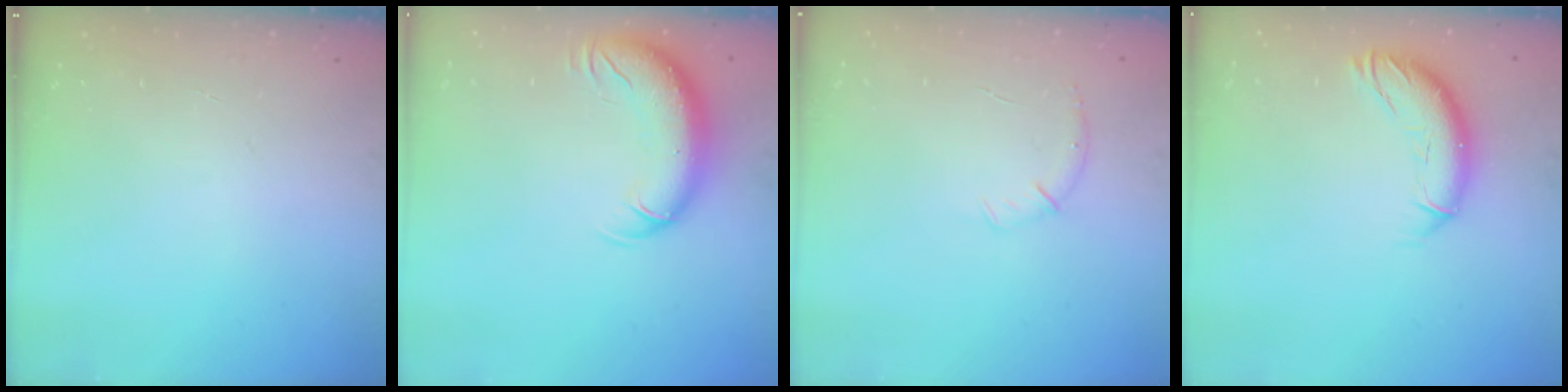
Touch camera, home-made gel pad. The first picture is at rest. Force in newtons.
{"total": 12.4, "press": 12.0, "slide": 3.3}
{"total": 5.6, "press": 5.5, "slide": 1.2}
{"total": 11.8, "press": 11.7, "slide": 1.9}